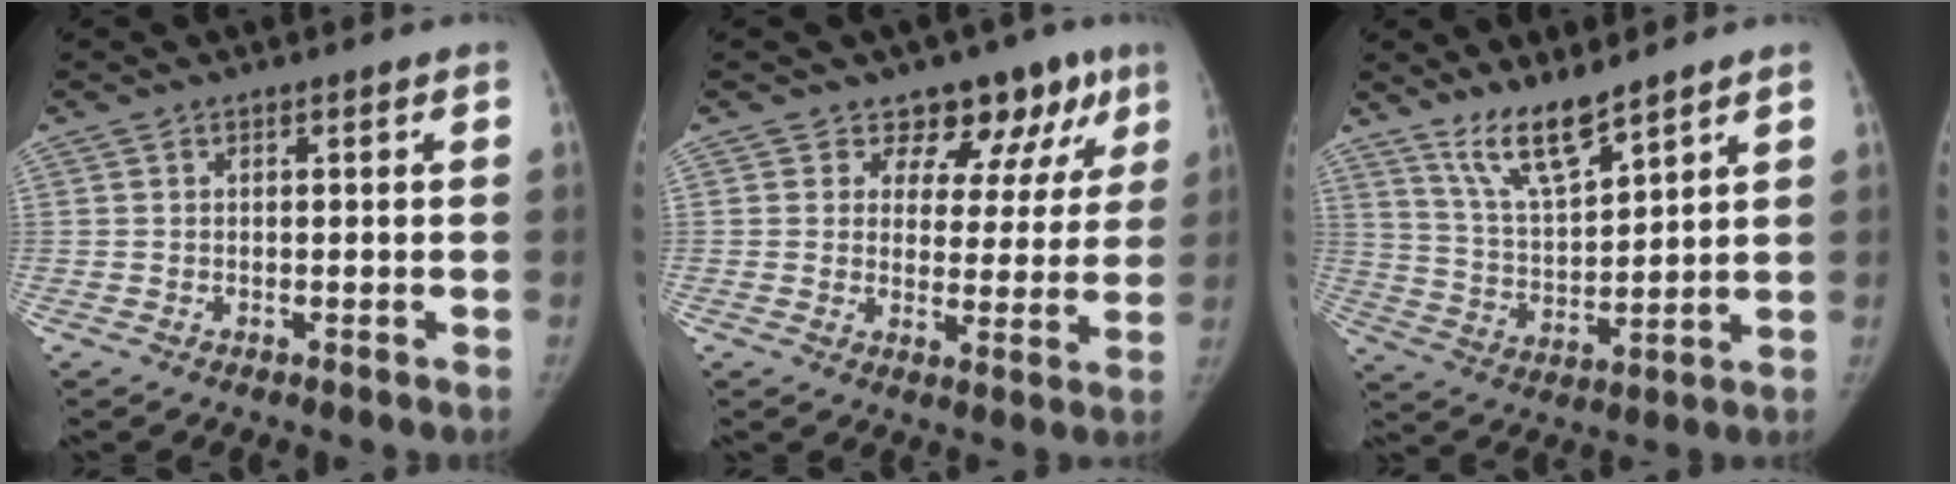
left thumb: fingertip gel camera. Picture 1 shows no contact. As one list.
[{"total": 11.6, "force": [7.9, 7.8, 3.5], "torque": [0.012, -0.031, 0.080]}, {"total": 9.8, "force": [7.8, 2.0, 5.6], "torque": [-0.096, -0.059, 0.160]}]